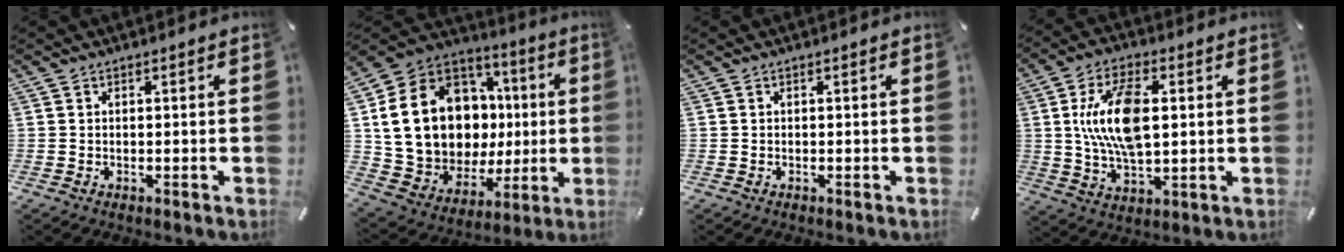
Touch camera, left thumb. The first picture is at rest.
{"total": 21.3, "force": [3.3, 16.8, 12.6], "torque": [-0.261, -0.025, 0.087]}
{"total": 0.0}
{"total": 14.5, "force": [2.3, 7.5, 12.1], "torque": [-0.250, -0.006, 0.034]}